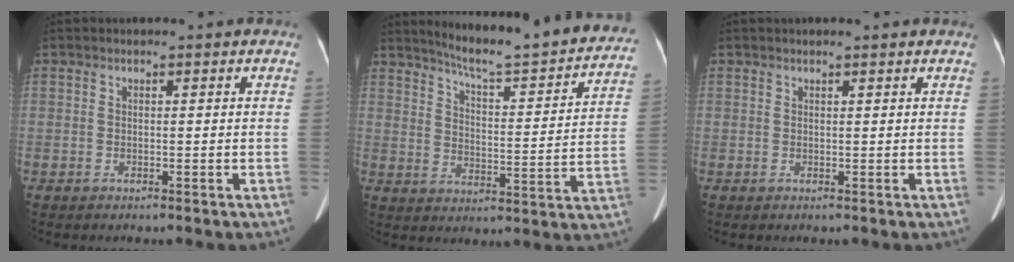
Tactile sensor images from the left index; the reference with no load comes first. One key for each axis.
{"total": 23.1, "fx": 20.7, "fy": 2.0, "fz": 10.1, "tx": -0.142, "ty": -0.056, "tz": 0.261}
{"total": 1.8, "fx": 1.5, "fy": 0.2, "fz": 1.0, "tx": -0.012, "ty": 0.018, "tz": 0.020}